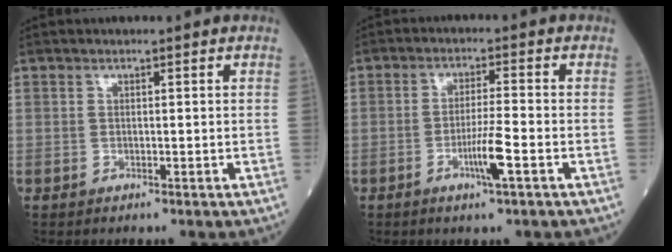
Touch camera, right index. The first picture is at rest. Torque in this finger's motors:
{"motor_torque": [1.02, -0.21, 0.49, 0.15]}